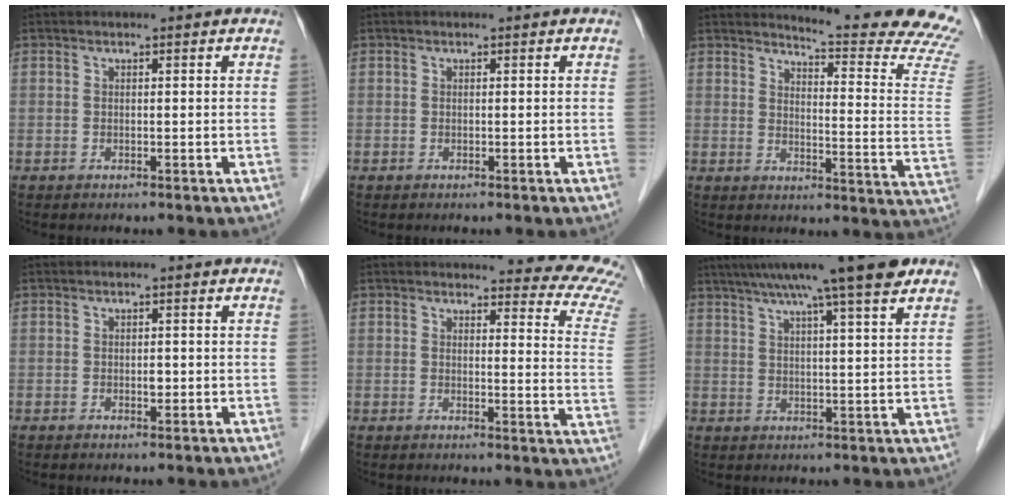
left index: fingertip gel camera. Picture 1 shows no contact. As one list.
[{"total": 0.0}, {"total": 17.1, "force": [16.3, -1.4, 4.9], "torque": [-0.070, -0.150, 0.173]}, {"total": 0.9, "force": [-0.1, 0.5, 0.7], "torque": [-0.011, 0.002, 0.000]}, {"total": 13.5, "force": [13.1, 1.1, 3.0], "torque": [-0.005, -0.111, 0.105]}, {"total": 14.3, "force": [10.5, 0.0, 9.6], "torque": [-0.151, 0.031, 0.145]}]